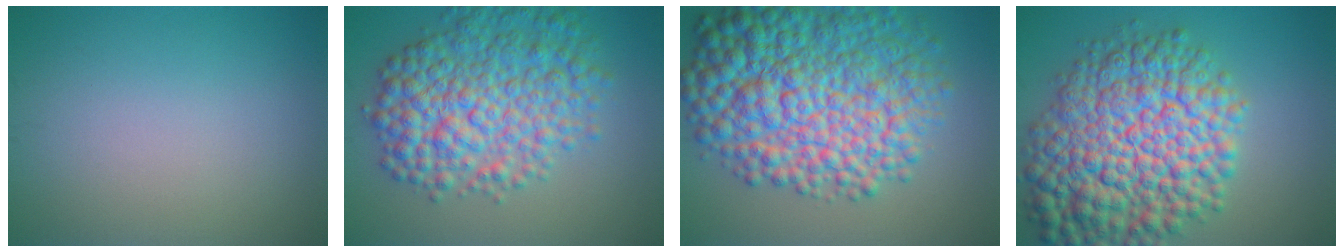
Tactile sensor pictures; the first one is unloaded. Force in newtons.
{"total": 8.9, "press": 8.9, "slide": 0.2}
{"total": 13.2, "press": 13.2, "slide": 0.2}
{"total": 13.4, "press": 13.4, "slide": 0.4}